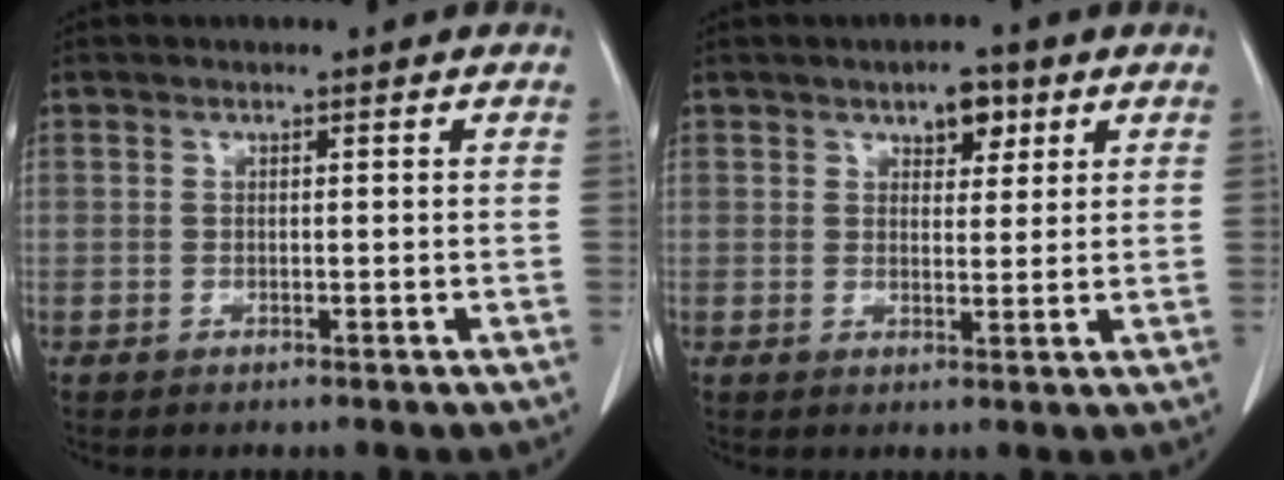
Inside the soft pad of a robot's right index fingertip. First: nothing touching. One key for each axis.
{"total": 4.1, "fx": 2.3, "fy": 2.1, "fz": 2.6, "tx": -0.034, "ty": 0.005, "tz": 0.034}